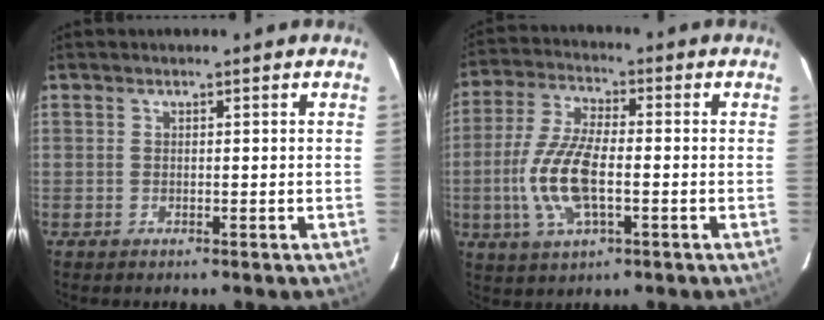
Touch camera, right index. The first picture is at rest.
{"total": 12.0, "force": [-2.5, 4.5, 10.8], "torque": [-0.235, -0.002, -0.050]}